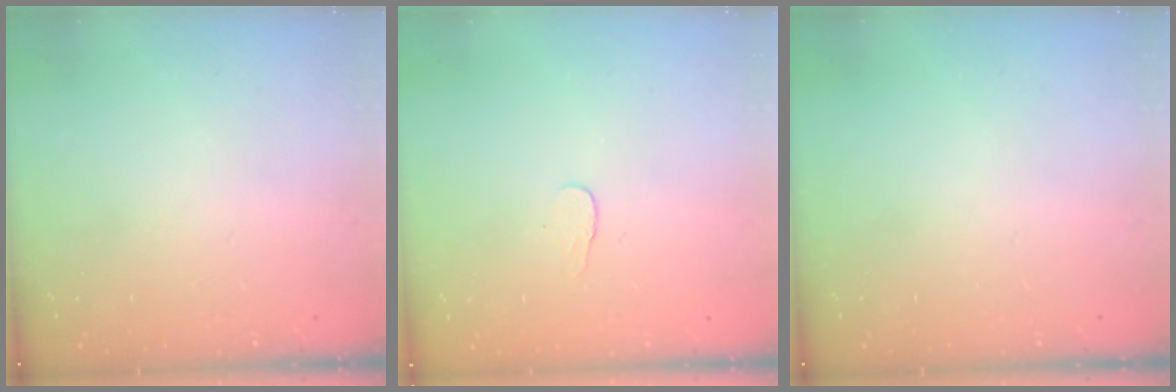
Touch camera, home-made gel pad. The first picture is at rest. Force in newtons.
{"total": 3.1, "press": 3.1, "slide": 0.3}
{"total": 0.0}